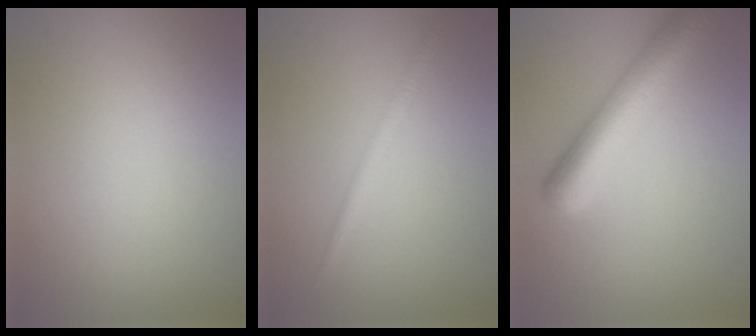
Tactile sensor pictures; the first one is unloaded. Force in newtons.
{"total": 1.3, "press": 1.3, "slide": 0.1}
{"total": 6.9, "press": 6.9, "slide": 0.4}